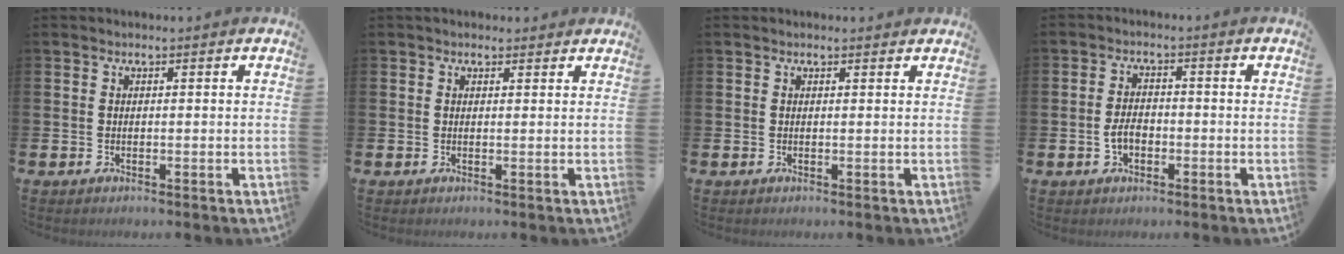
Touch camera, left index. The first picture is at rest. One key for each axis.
{"total": 1.1, "fx": 0.9, "fy": 0.6, "fz": 0.2, "tx": 0.007, "ty": 0.004, "tz": 0.013}
{"total": 0.5, "fx": 0.5, "fy": 0.2, "fz": 0.1, "tx": 0.009, "ty": -0.002, "tz": 0.006}
{"total": 2.9, "fx": -0.9, "fy": 1.8, "fz": 2.1, "tx": -0.034, "ty": 0.001, "tz": -0.018}